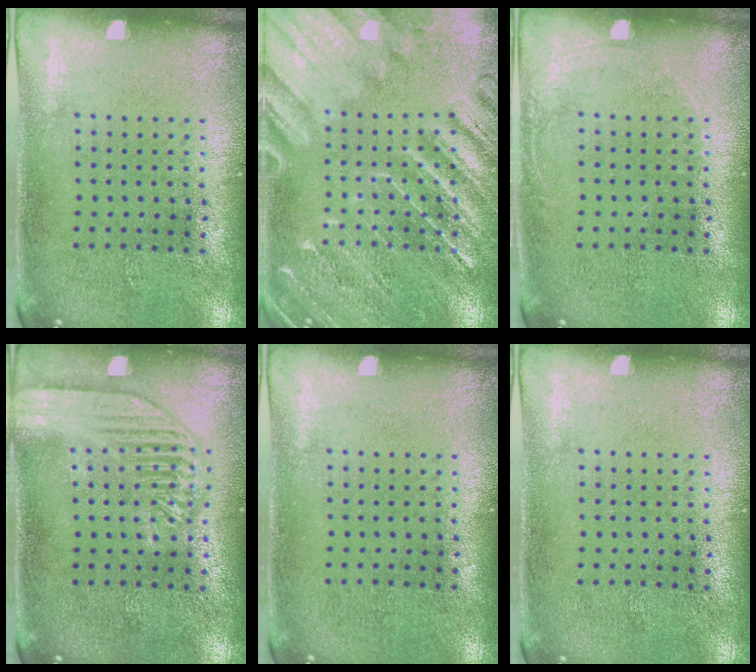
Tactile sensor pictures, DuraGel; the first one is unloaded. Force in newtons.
{"total": 4.9, "press": 4.9, "slide": 0.7}
{"total": 0.7, "press": 0.7, "slide": 0.1}
{"total": 2.0, "press": 2.0, "slide": 0.2}
{"total": 0.0}
{"total": 0.0}